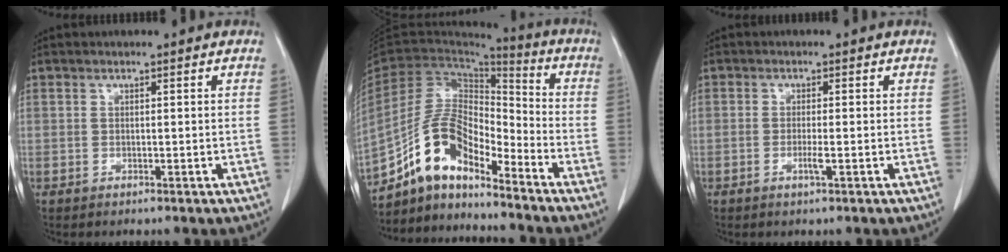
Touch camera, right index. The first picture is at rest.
{"total": 12.0, "force": [-9.4, 3.9, 6.2], "torque": [-0.121, 0.036, -0.176]}
{"total": 1.7, "force": [-0.6, 0.0, 1.6], "torque": [-0.028, -0.002, -0.010]}